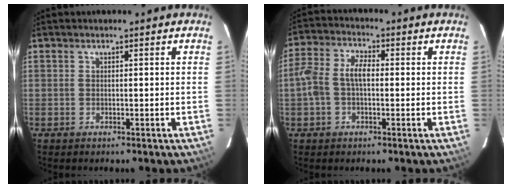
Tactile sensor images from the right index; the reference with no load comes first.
{"total": 6.3, "force": [-0.5, 3.5, 5.2], "torque": [-0.115, 0.018, -0.010]}